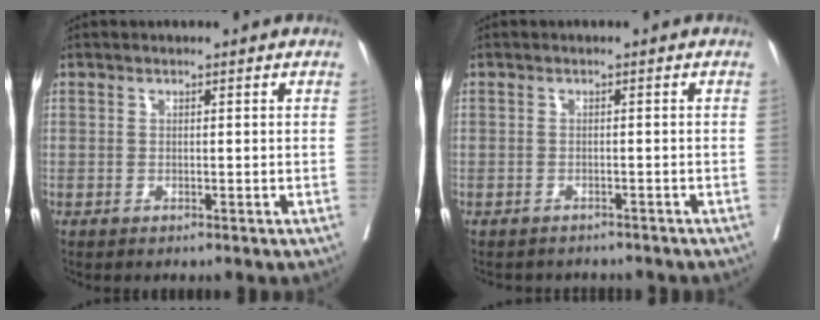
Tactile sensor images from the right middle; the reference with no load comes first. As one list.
[{"total": 4.7, "force": [-4.5, 1.0, 0.8], "torque": [-0.005, 0.001, -0.051]}]